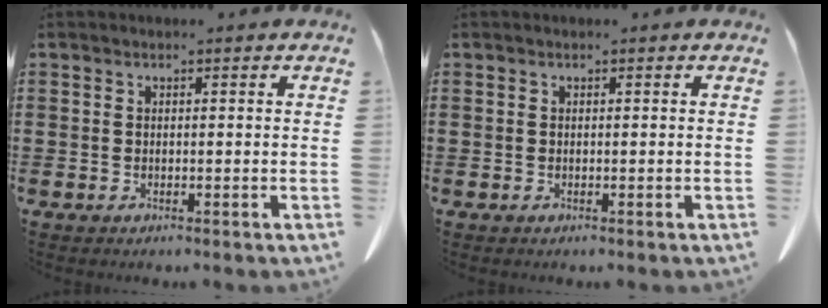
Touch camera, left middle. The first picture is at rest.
{"total": 0.0}